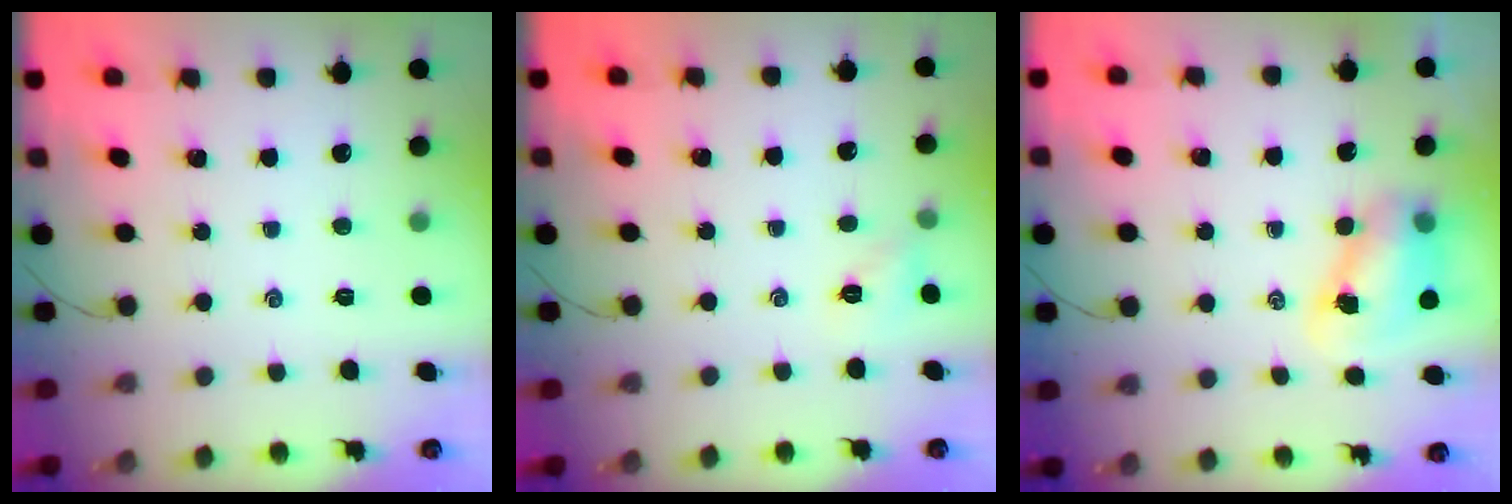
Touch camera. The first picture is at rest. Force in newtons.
{"total": 3.8, "press": 3.8, "slide": 0.2}
{"total": 7.6, "press": 7.4, "slide": 1.7}